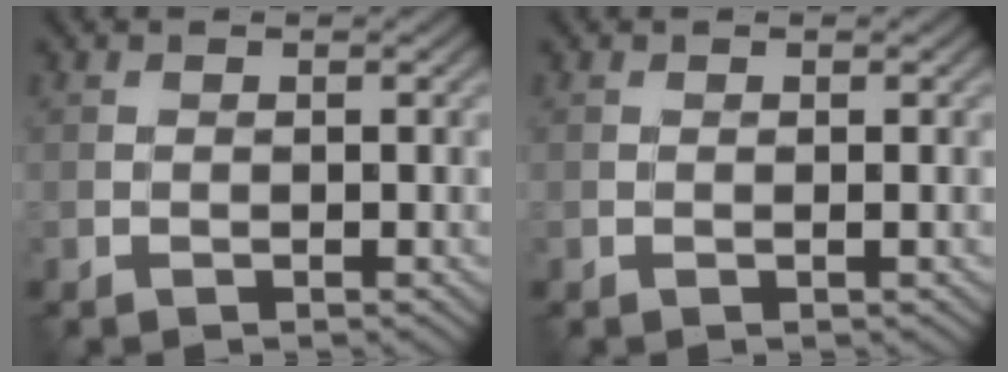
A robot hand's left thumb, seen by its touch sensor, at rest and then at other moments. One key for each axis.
{"total": 0.0}